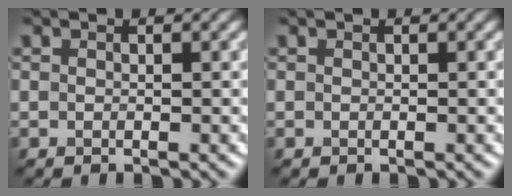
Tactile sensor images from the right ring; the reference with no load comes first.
{"total": 0.0}